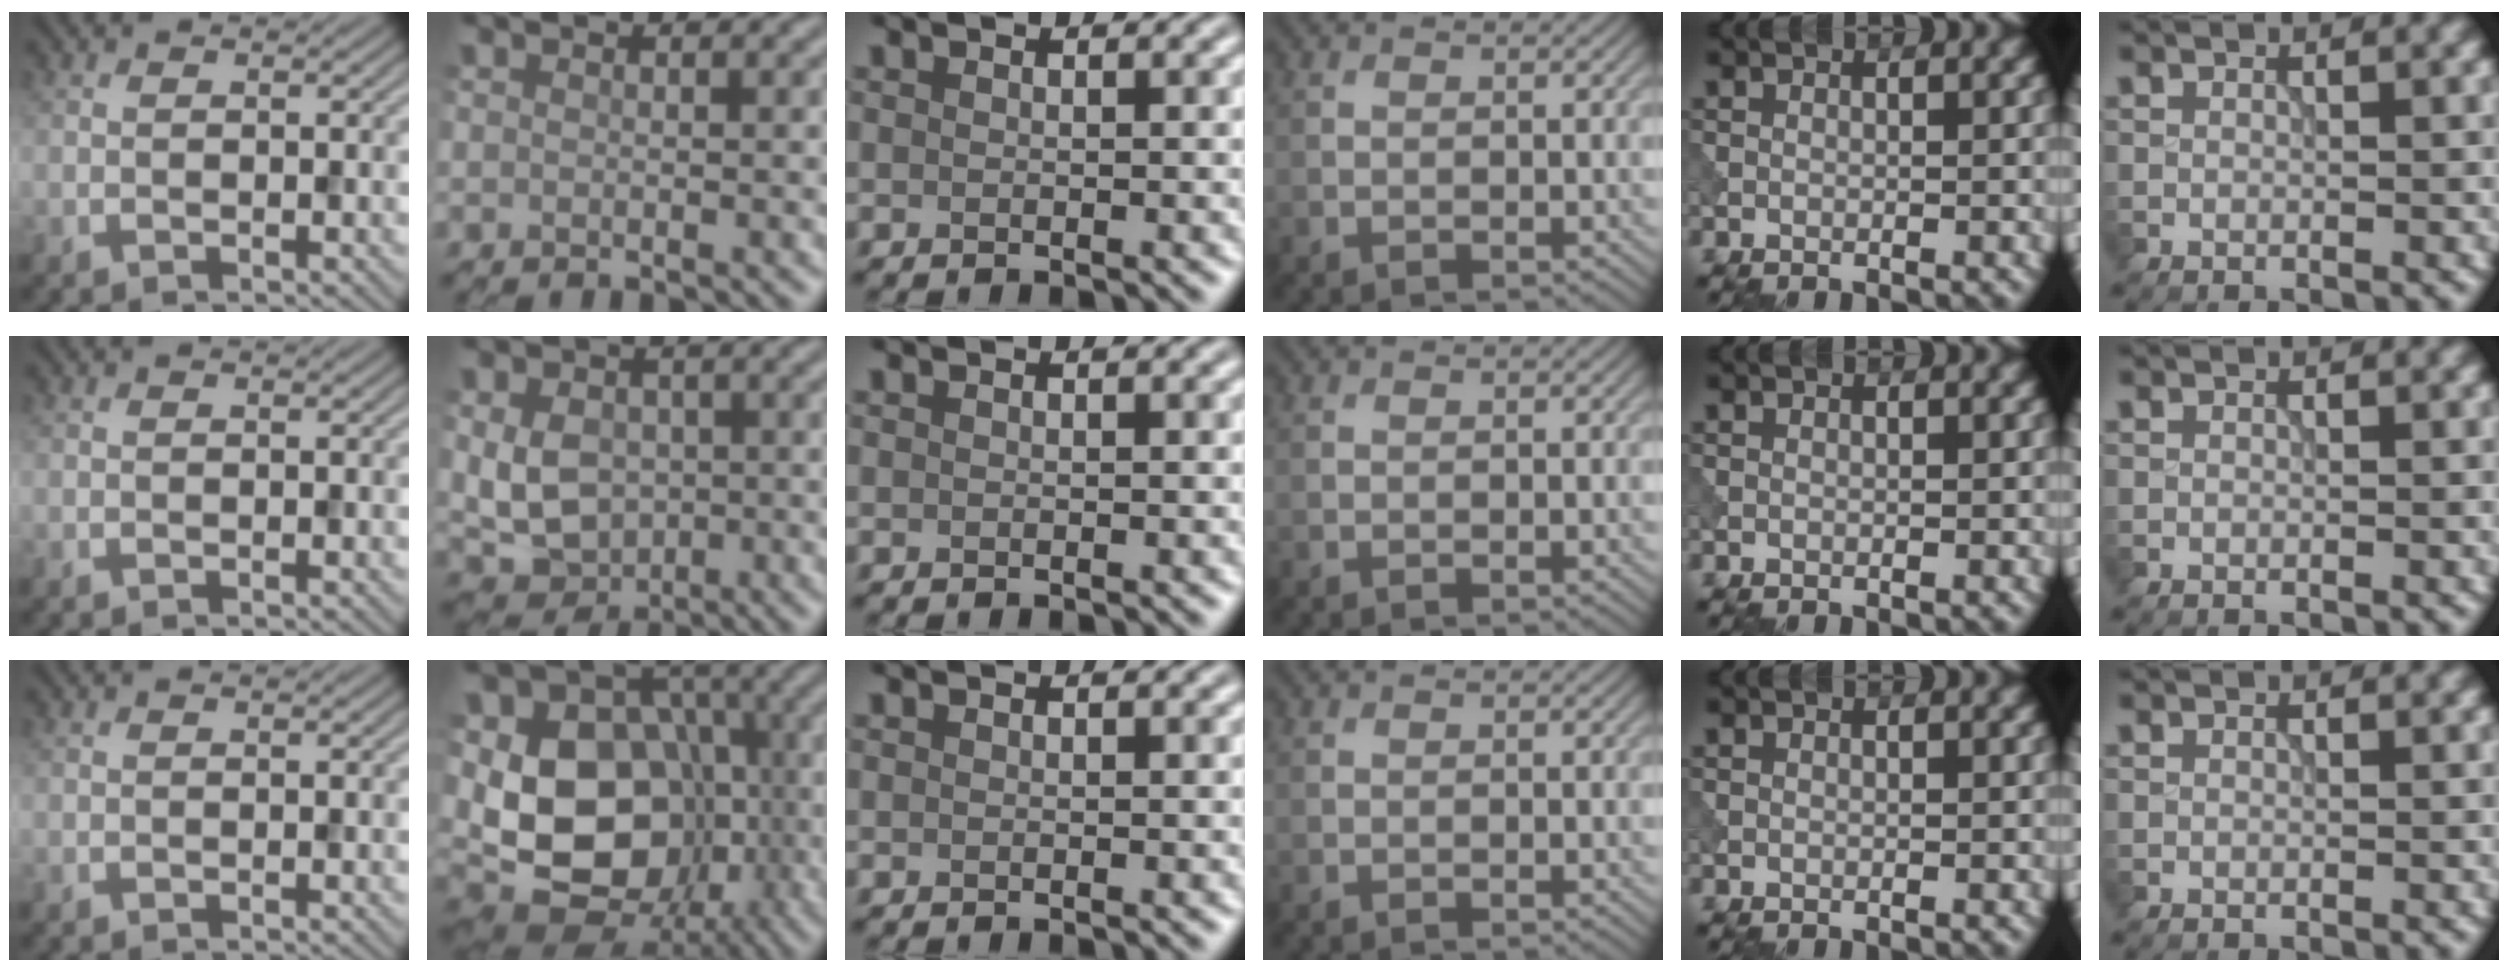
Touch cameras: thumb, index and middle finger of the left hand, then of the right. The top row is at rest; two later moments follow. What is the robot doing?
{"motion": "press", "object": "tv remote"}